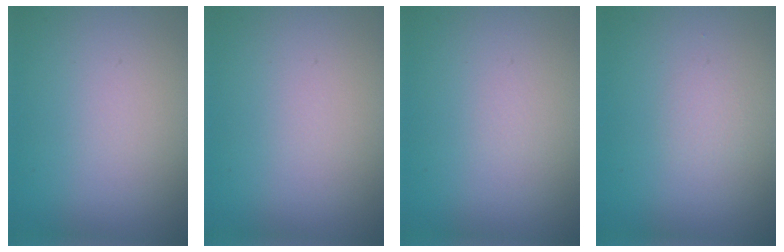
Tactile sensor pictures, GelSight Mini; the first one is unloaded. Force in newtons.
{"total": 0.0}
{"total": 0.0}
{"total": 0.6, "press": 0.6, "slide": 0.0}